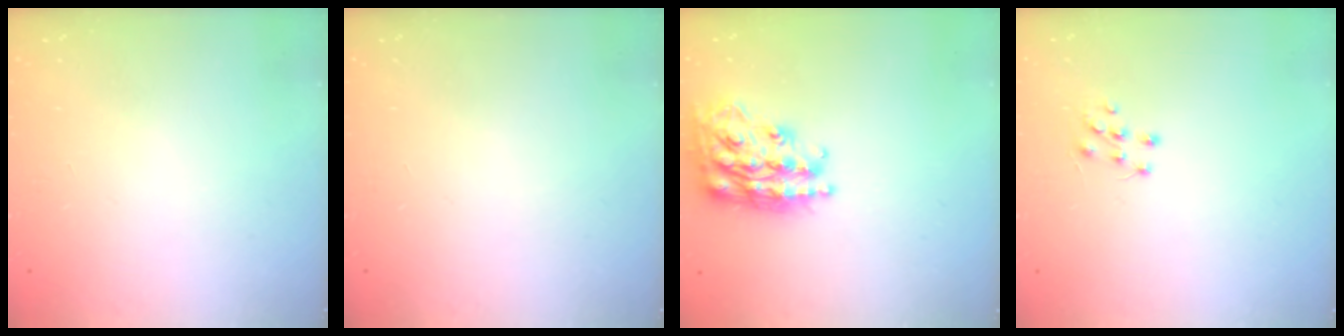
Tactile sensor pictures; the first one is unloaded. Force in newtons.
{"total": 0.0}
{"total": 22.0, "press": 21.9, "slide": 1.4}
{"total": 5.5, "press": 5.5, "slide": 0.6}